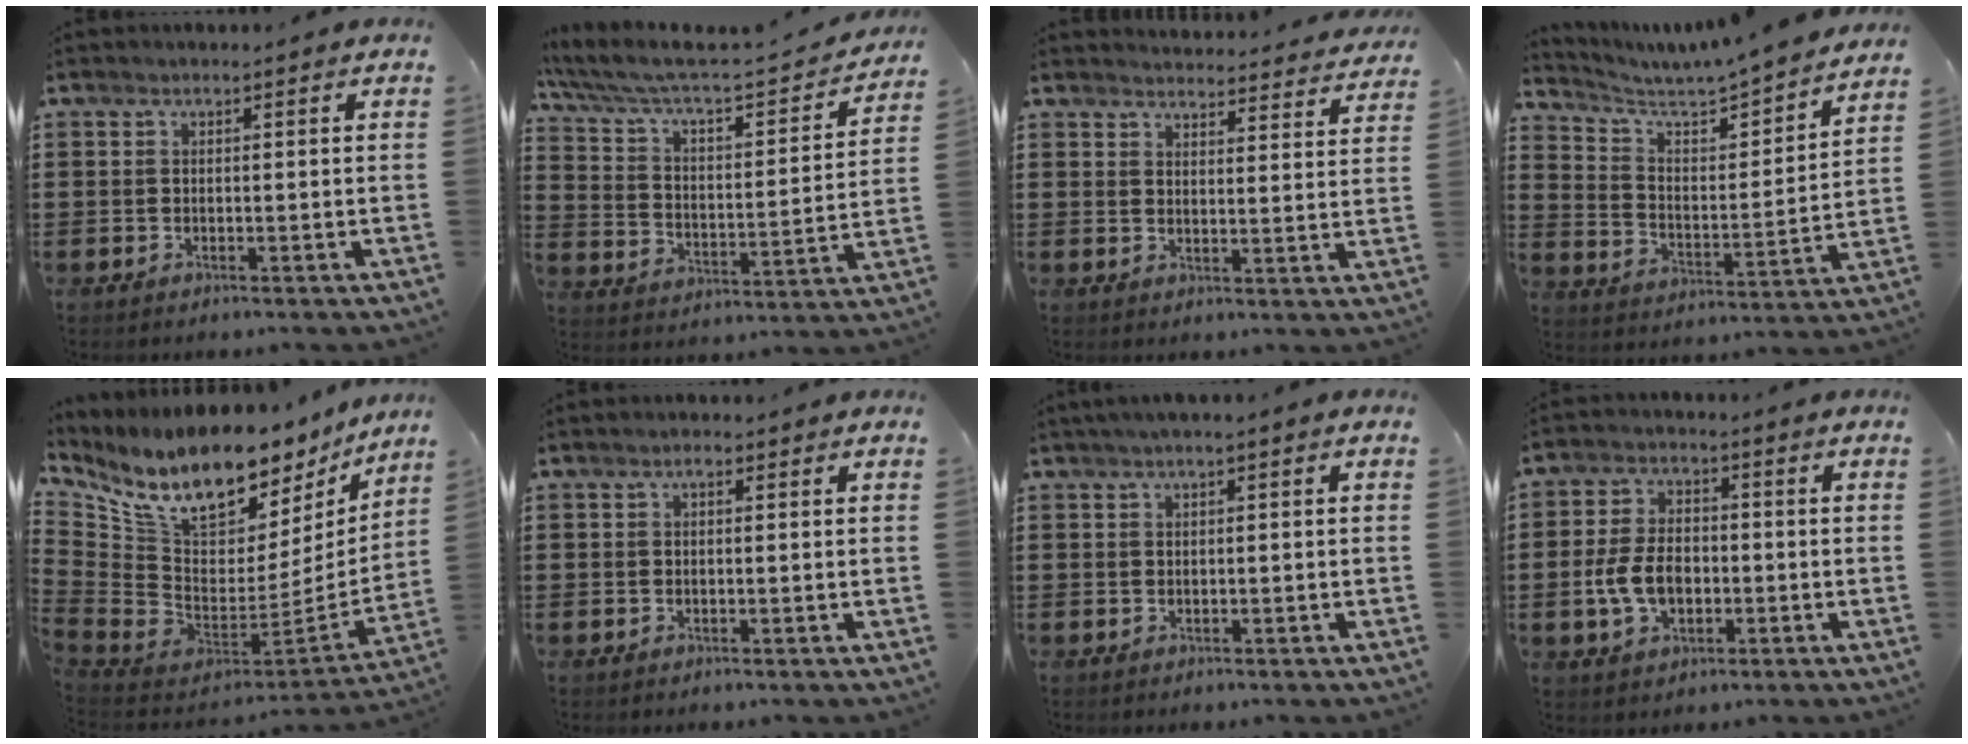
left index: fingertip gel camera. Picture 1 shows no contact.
{"total": 5.0, "force": [4.1, 1.1, 2.6], "torque": [-0.073, -0.040, 0.063]}
{"total": 3.6, "force": [3.6, -0.1, 0.2], "torque": [-0.010, -0.027, 0.062]}
{"total": 3.3, "force": [2.9, 0.1, 1.4], "torque": [-0.047, -0.038, 0.035]}
{"total": 13.0, "force": [10.2, 5.2, 6.1], "torque": [-0.147, -0.087, 0.180]}
{"total": 1.1, "force": [0.0, 0.5, 0.9], "torque": [-0.019, 0.004, -0.002]}
{"total": 1.1, "force": [-0.2, 0.2, 1.1], "torque": [-0.018, -0.003, -0.004]}
{"total": 6.9, "force": [-1.6, 4.3, 5.2], "torque": [-0.120, 0.004, -0.035]}